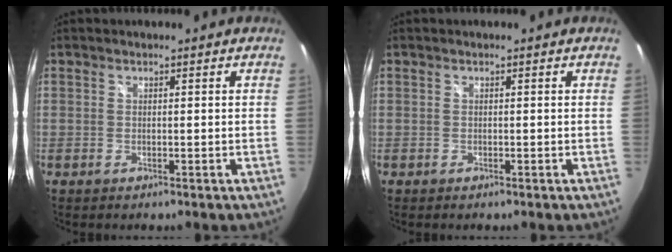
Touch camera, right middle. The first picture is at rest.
{"total": 0.0}